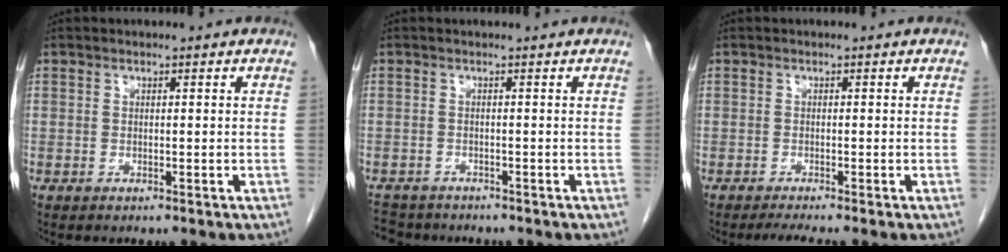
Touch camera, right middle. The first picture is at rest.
{"total": 4.6, "force": [-3.6, 2.1, 1.8], "torque": [-0.028, 0.018, -0.050]}
{"total": 2.3, "force": [-1.9, -0.4, 1.3], "torque": [-0.025, -0.007, -0.036]}